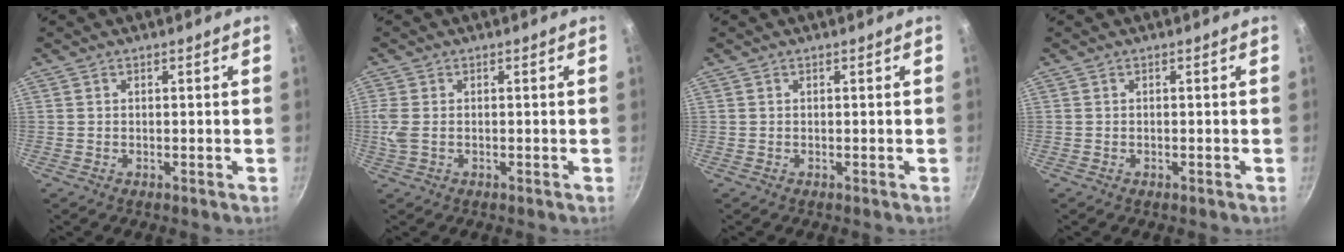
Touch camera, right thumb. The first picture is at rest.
{"total": 3.1, "force": [-0.1, 1.8, 2.5], "torque": [-0.059, 0.000, -0.003]}
{"total": 0.0}
{"total": 0.0}